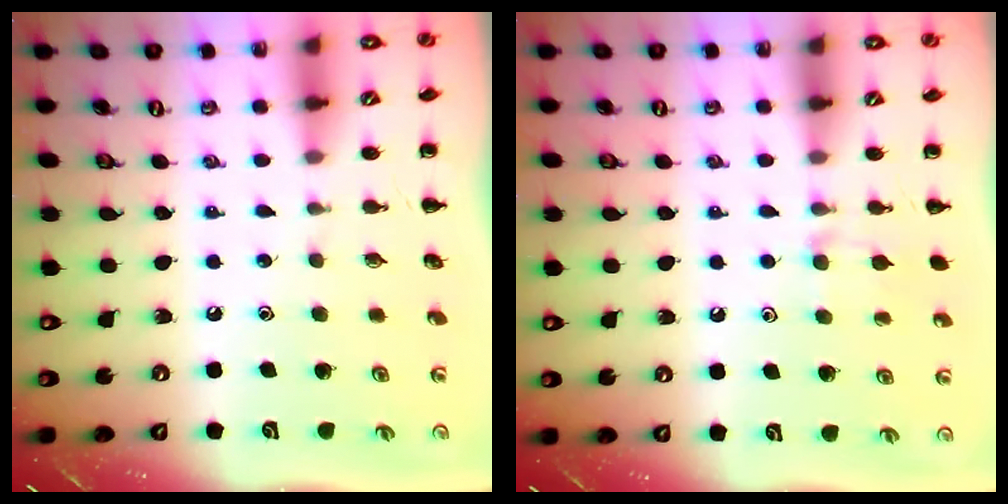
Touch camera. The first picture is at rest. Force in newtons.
{"total": 7.0, "press": 6.7, "slide": 2.2}